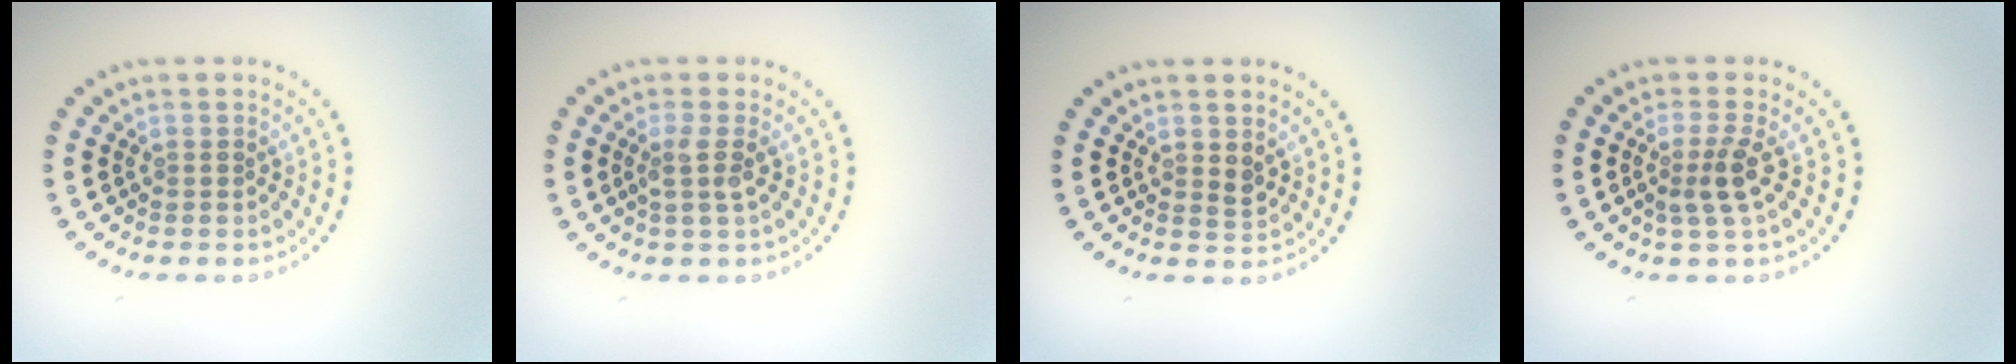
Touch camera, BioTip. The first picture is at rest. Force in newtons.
{"total": 1.8, "press": 1.4, "slide": 1.2}
{"total": 1.0, "press": 0.9, "slide": 0.3}
{"total": 2.3, "press": 1.7, "slide": 1.5}